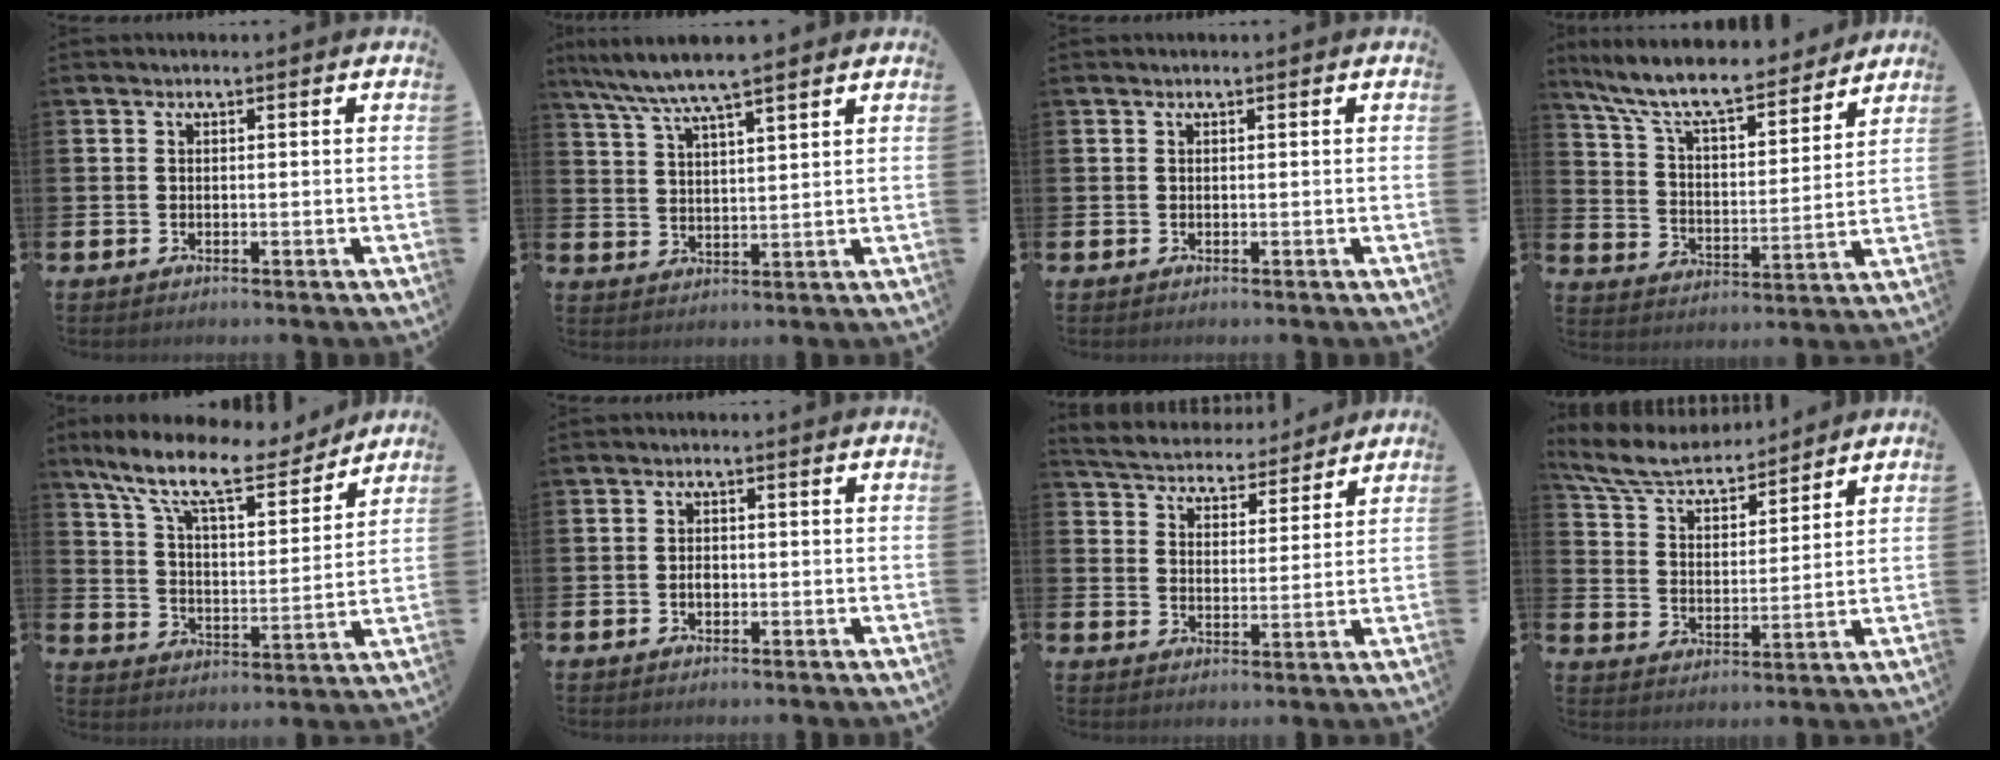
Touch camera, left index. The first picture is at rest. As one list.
[{"total": 6.7, "force": [6.1, 0.4, 2.9], "torque": [-0.078, -0.021, 0.109]}, {"total": 0.0}, {"total": 10.2, "force": [9.1, 2.1, 3.9], "torque": [-0.112, -0.060, 0.156]}, {"total": 12.1, "force": [9.9, 3.3, 6.1], "torque": [-0.144, -0.055, 0.167]}, {"total": 1.4, "force": [-0.3, 0.9, 1.0], "torque": [-0.011, 0.002, -0.009]}, {"total": 5.4, "force": [5.2, 1.2, 0.0], "torque": [-0.031, -0.040, 0.091]}, {"total": 7.3, "force": [6.8, 2.0, 2.1], "torque": [-0.076, -0.042, 0.119]}]